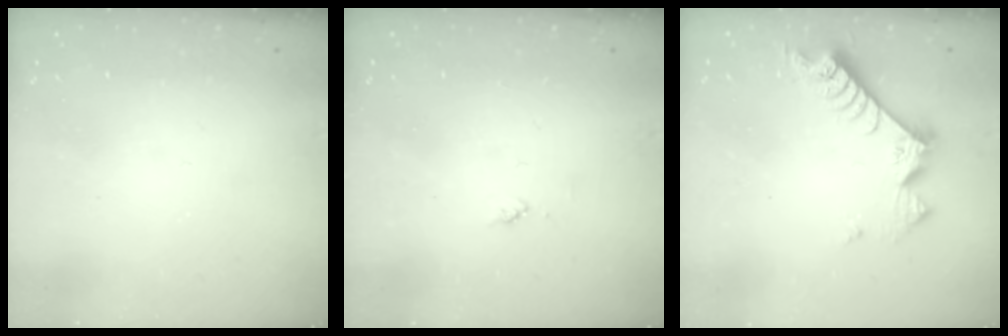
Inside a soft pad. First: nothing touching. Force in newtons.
{"total": 3.6, "press": 3.6, "slide": 0.5}
{"total": 7.6, "press": 7.6, "slide": 0.4}